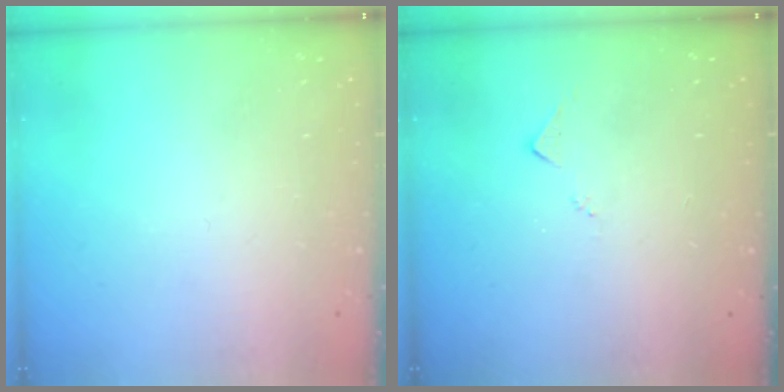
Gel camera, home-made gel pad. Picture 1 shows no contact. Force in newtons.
{"total": 5.5, "press": 5.5, "slide": 0.1}